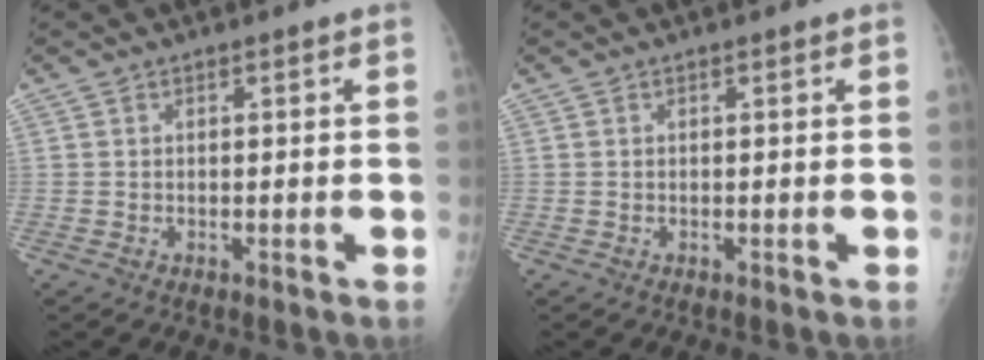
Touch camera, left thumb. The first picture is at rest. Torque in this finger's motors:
{"motor_torque": [0.00, 0.00, -0.04, 0.04, 0.00]}